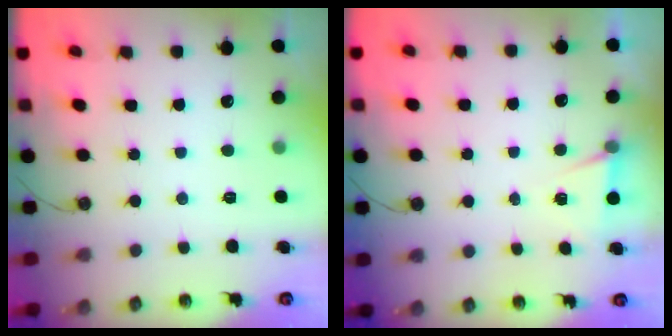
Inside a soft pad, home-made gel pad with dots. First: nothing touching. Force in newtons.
{"total": 4.7, "press": 1.7, "slide": 4.4}